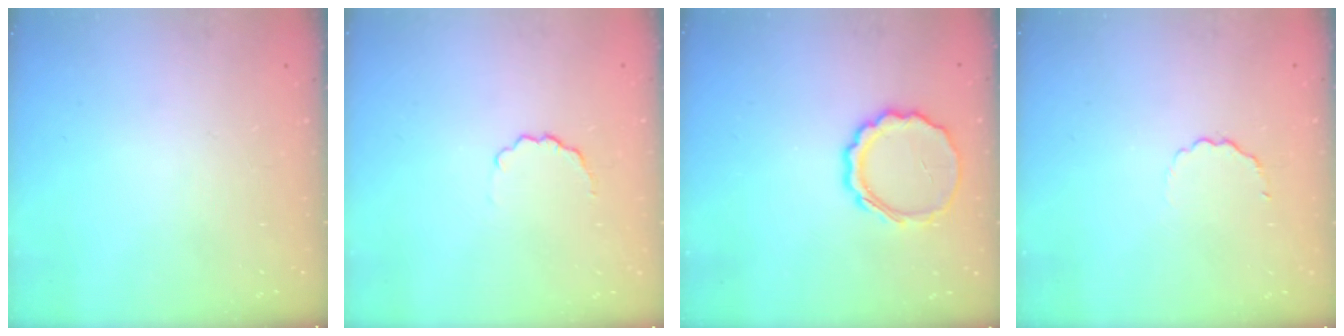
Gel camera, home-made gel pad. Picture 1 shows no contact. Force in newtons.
{"total": 3.4, "press": 3.2, "slide": 1.0}
{"total": 7.8, "press": 7.7, "slide": 1.4}
{"total": 2.7, "press": 2.5, "slide": 0.9}